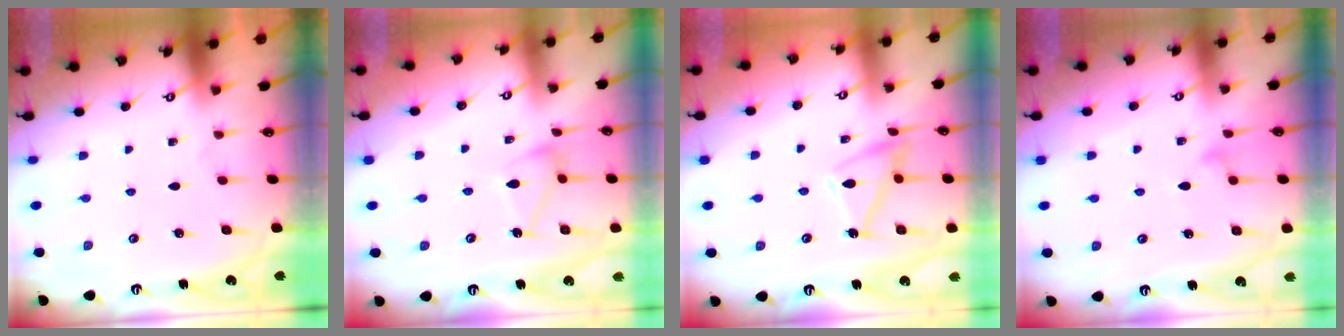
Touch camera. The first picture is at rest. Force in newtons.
{"total": 10.8, "press": 10.8, "slide": 0.4}
{"total": 12.7, "press": 12.6, "slide": 0.8}
{"total": 10.2, "press": 10.1, "slide": 0.5}